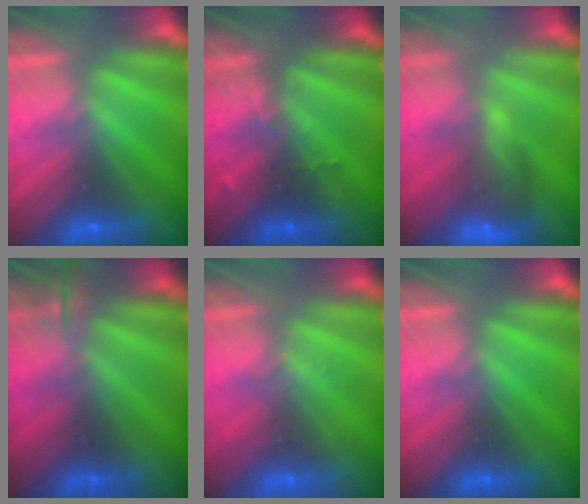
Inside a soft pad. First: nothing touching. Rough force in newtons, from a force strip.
{"total": 3.0}
{"total": 8.3}
{"total": 4.8}
{"total": 2.1}
{"total": 0.0}